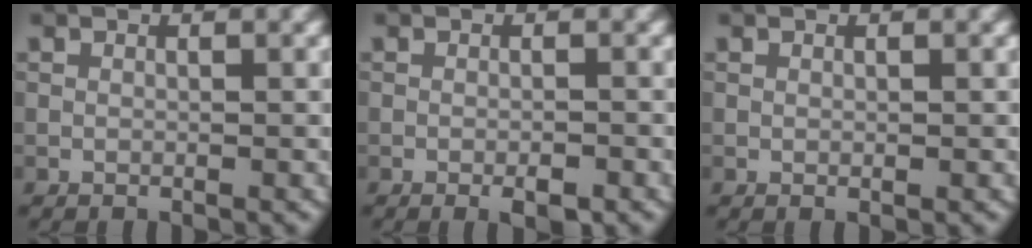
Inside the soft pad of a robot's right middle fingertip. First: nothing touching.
{"total": 1.7, "force": [-1.0, 0.5, 1.3], "torque": [-0.018, -0.003, -0.014]}
{"total": 0.0}